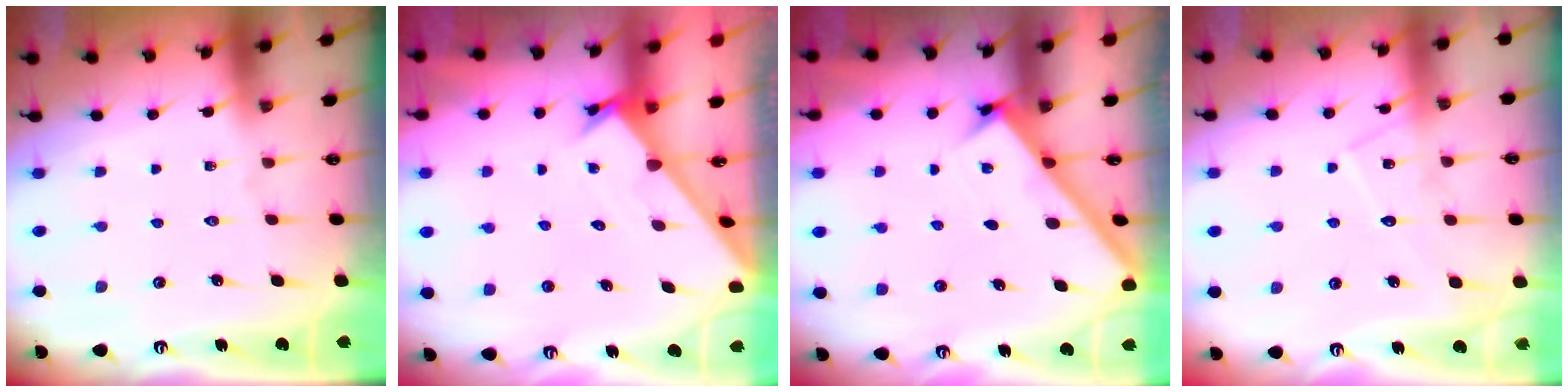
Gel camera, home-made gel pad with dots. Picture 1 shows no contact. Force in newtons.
{"total": 1.7, "press": 1.7, "slide": 0.1}
{"total": 2.6, "press": 2.6, "slide": 0.3}
{"total": 9.8, "press": 9.8, "slide": 0.8}